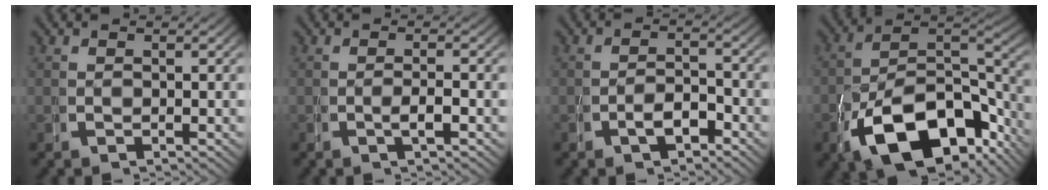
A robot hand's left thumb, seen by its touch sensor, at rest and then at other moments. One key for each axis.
{"total": 1.7, "fx": -0.7, "fy": 0.4, "fz": 1.5, "tx": -0.028, "ty": 0.003, "tz": -0.015}
{"total": 2.8, "fx": -1.7, "fy": 1.3, "fz": 1.8, "tx": -0.026, "ty": -0.004, "tz": -0.030}
{"total": 14.7, "fx": -5.1, "fy": 8.9, "fz": 10.5, "tx": -0.197, "ty": -0.051, "tz": -0.060}